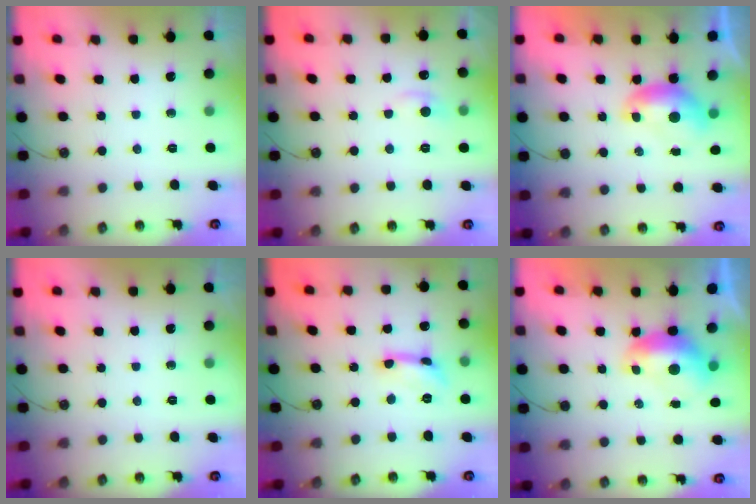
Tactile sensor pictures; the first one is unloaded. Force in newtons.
{"total": 1.7, "press": 1.4, "slide": 0.9}
{"total": 0.0}
{"total": 0.0}
{"total": 1.3, "press": 1.3, "slide": 0.2}
{"total": 1.5, "press": 1.4, "slide": 0.7}